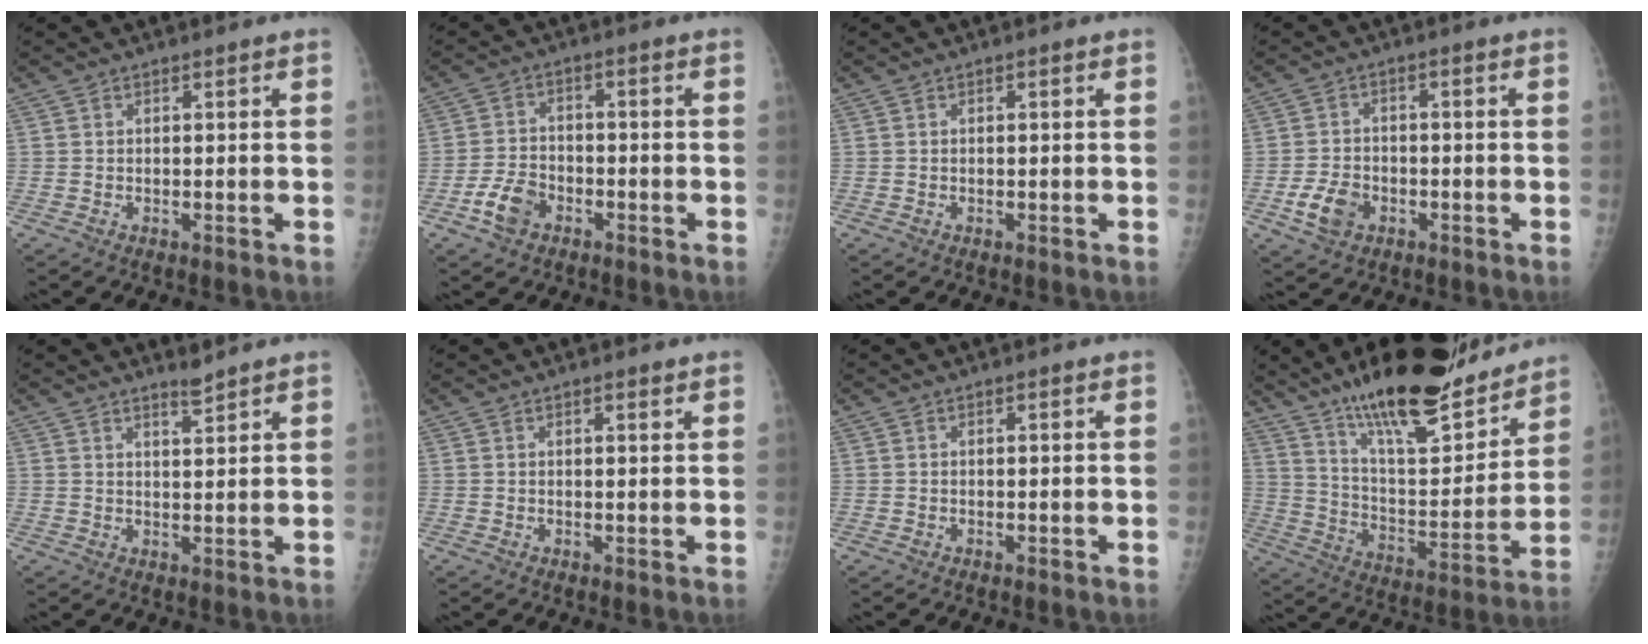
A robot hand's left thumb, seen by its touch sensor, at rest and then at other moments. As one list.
[{"total": 5.8, "force": [-3.4, 3.8, 2.7], "torque": [-0.048, 0.022, -0.061]}, {"total": 0.0}, {"total": 5.7, "force": [-2.7, 4.0, 2.9], "torque": [-0.049, 0.015, -0.045]}, {"total": 2.4, "force": [2.2, 0.1, 1.0], "torque": [-0.011, -0.022, 0.037]}, {"total": 1.2, "force": [0.7, 0.3, 1.0], "torque": [-0.014, -0.001, 0.010]}, {"total": 0.0}, {"total": 25.4, "force": [19.1, 7.5, 14.9], "torque": [-0.195, -0.088, 0.308]}]